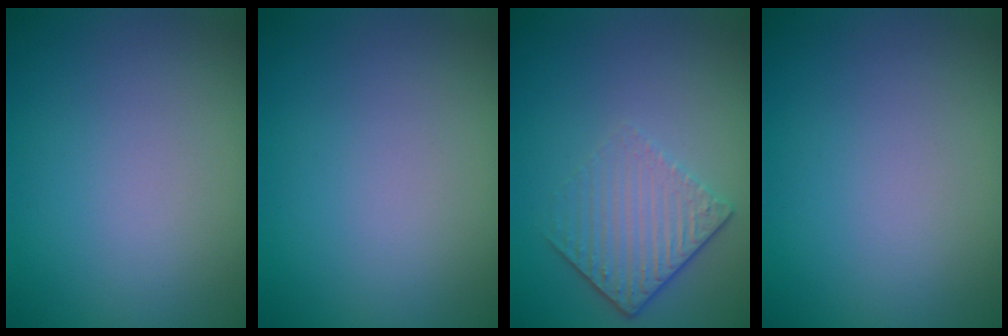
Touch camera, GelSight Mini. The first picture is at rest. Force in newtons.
{"total": 0.0}
{"total": 4.2, "press": 2.8, "slide": 3.1}
{"total": 0.0}